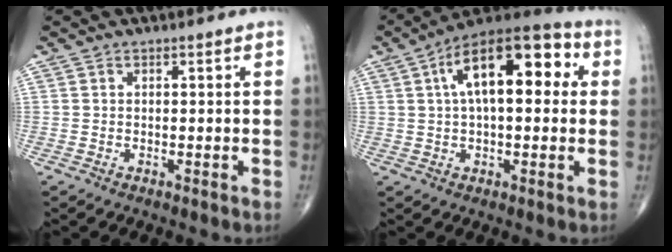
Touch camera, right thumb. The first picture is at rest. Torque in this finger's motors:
{"motor_torque": [0.80, 3.65, 1.49, 0.28, 0.48]}